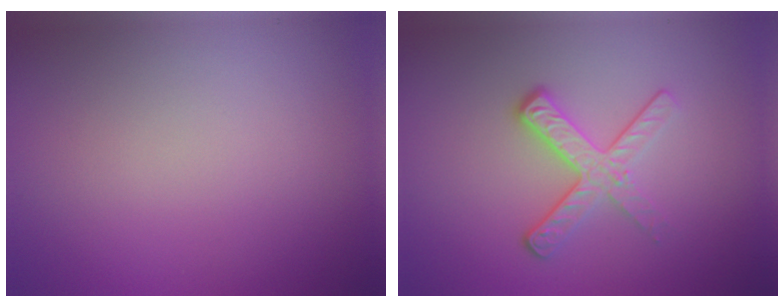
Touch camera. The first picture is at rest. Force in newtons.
{"total": 3.6, "press": 2.6, "slide": 2.5}